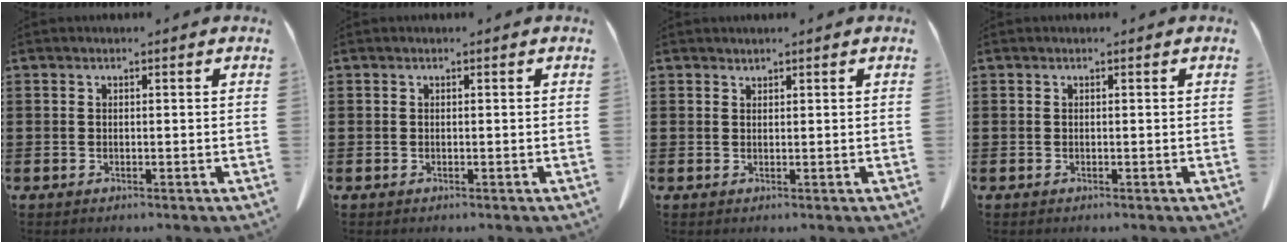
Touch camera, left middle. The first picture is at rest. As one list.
[{"total": 0.0}, {"total": 0.8, "force": [0.8, 0.1, 0.0], "torque": [-0.001, -0.001, 0.015]}, {"total": 0.0}]